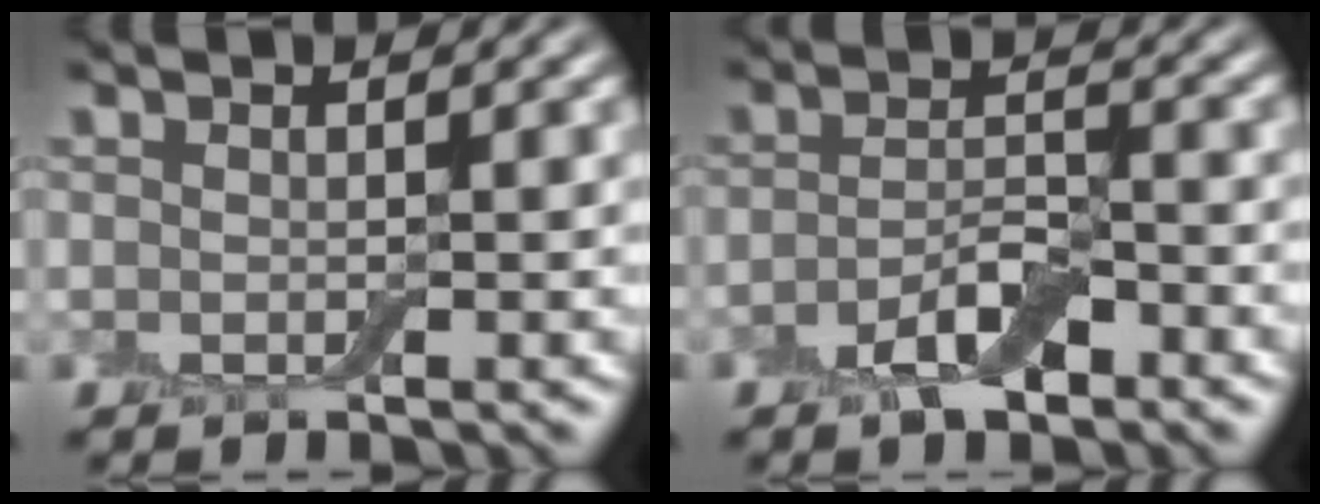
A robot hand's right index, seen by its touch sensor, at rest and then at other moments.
{"total": 3.6, "force": [-2.1, 1.5, 2.5], "torque": [-0.042, 0.006, -0.042]}